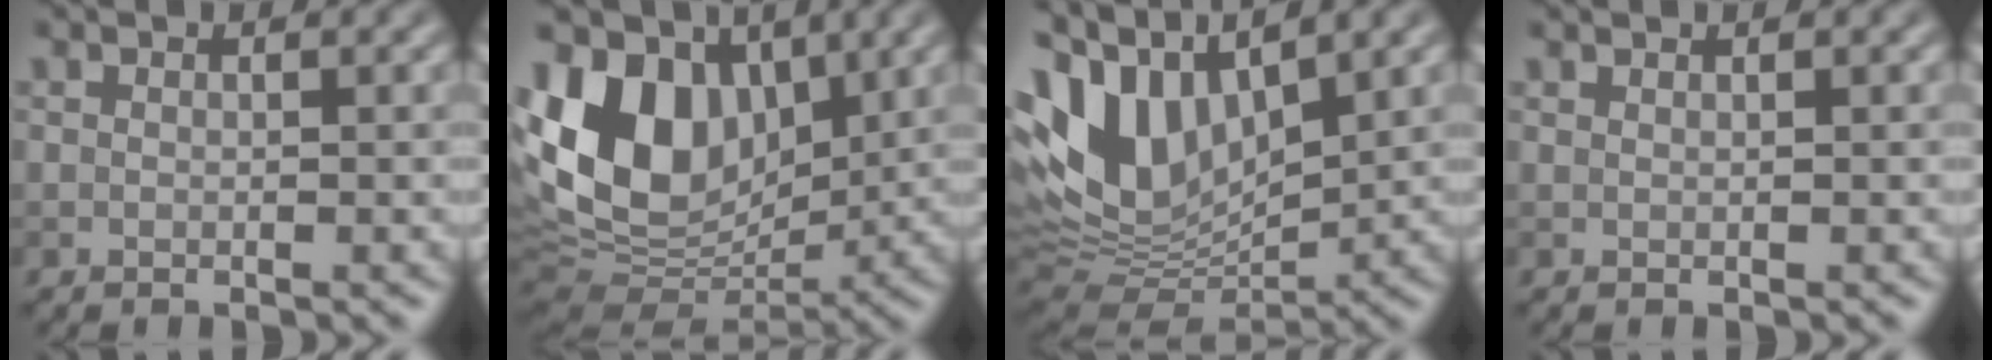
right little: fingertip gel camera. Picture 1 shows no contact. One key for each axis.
{"total": 14.2, "fx": 4.2, "fy": 9.5, "fz": 9.7, "tx": -0.199, "ty": 0.010, "tz": 0.075}
{"total": 12.1, "fx": 4.5, "fy": 6.7, "fz": 9.0, "tx": -0.218, "ty": 0.015, "tz": 0.083}
{"total": 0.0}